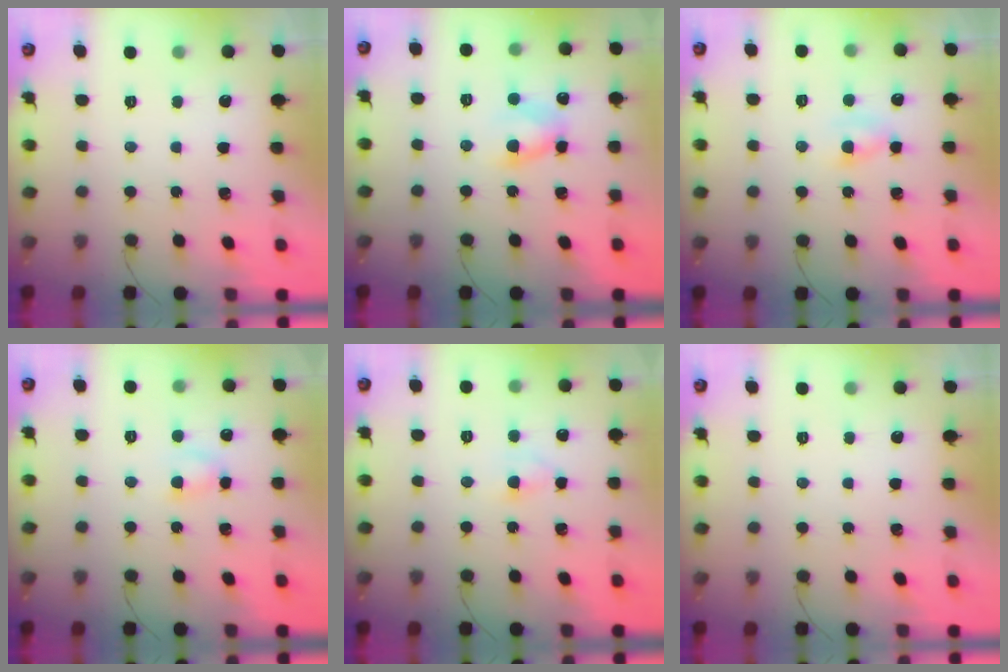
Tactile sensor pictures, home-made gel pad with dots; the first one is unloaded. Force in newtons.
{"total": 6.2, "press": 6.2, "slide": 0.3}
{"total": 2.4, "press": 2.1, "slide": 1.2}
{"total": 3.1, "press": 2.9, "slide": 1.2}
{"total": 3.0, "press": 2.8, "slide": 1.0}
{"total": 0.0}